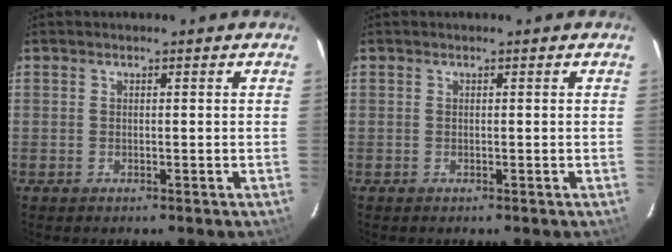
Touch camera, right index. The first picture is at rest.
{"total": 0.0}